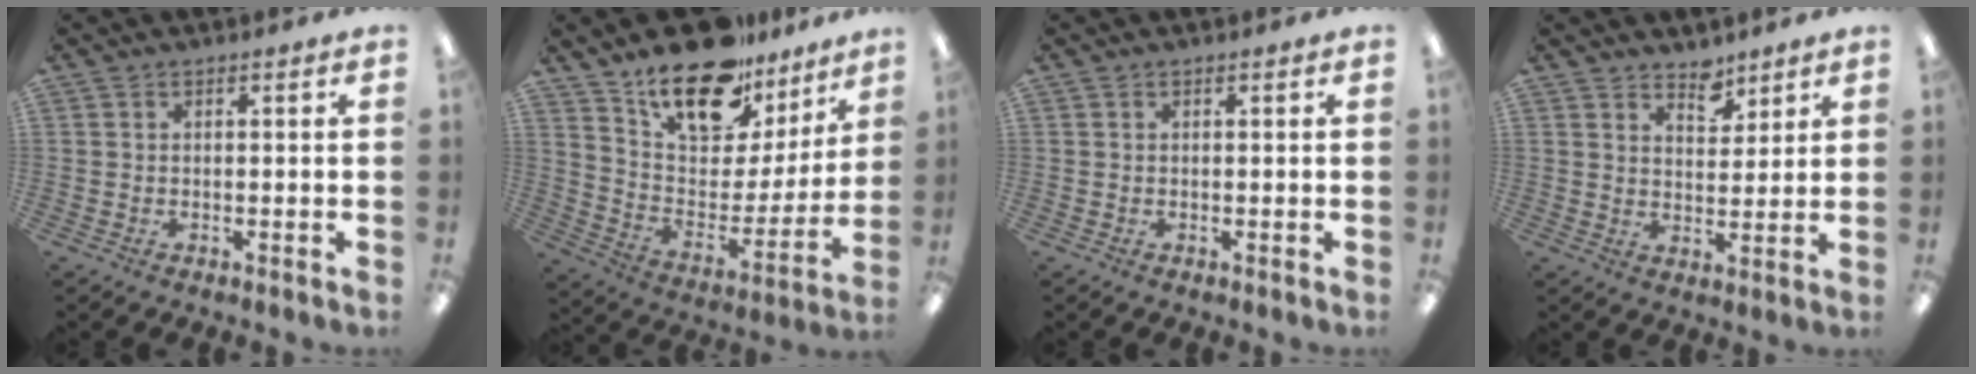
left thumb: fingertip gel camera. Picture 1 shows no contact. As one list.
[{"total": 19.1, "force": [14.5, 9.3, 8.3], "torque": [-0.140, -0.099, 0.259]}, {"total": 0.0}, {"total": 5.0, "force": [4.3, 2.3, 1.1], "torque": [0.000, -0.031, 0.076]}]